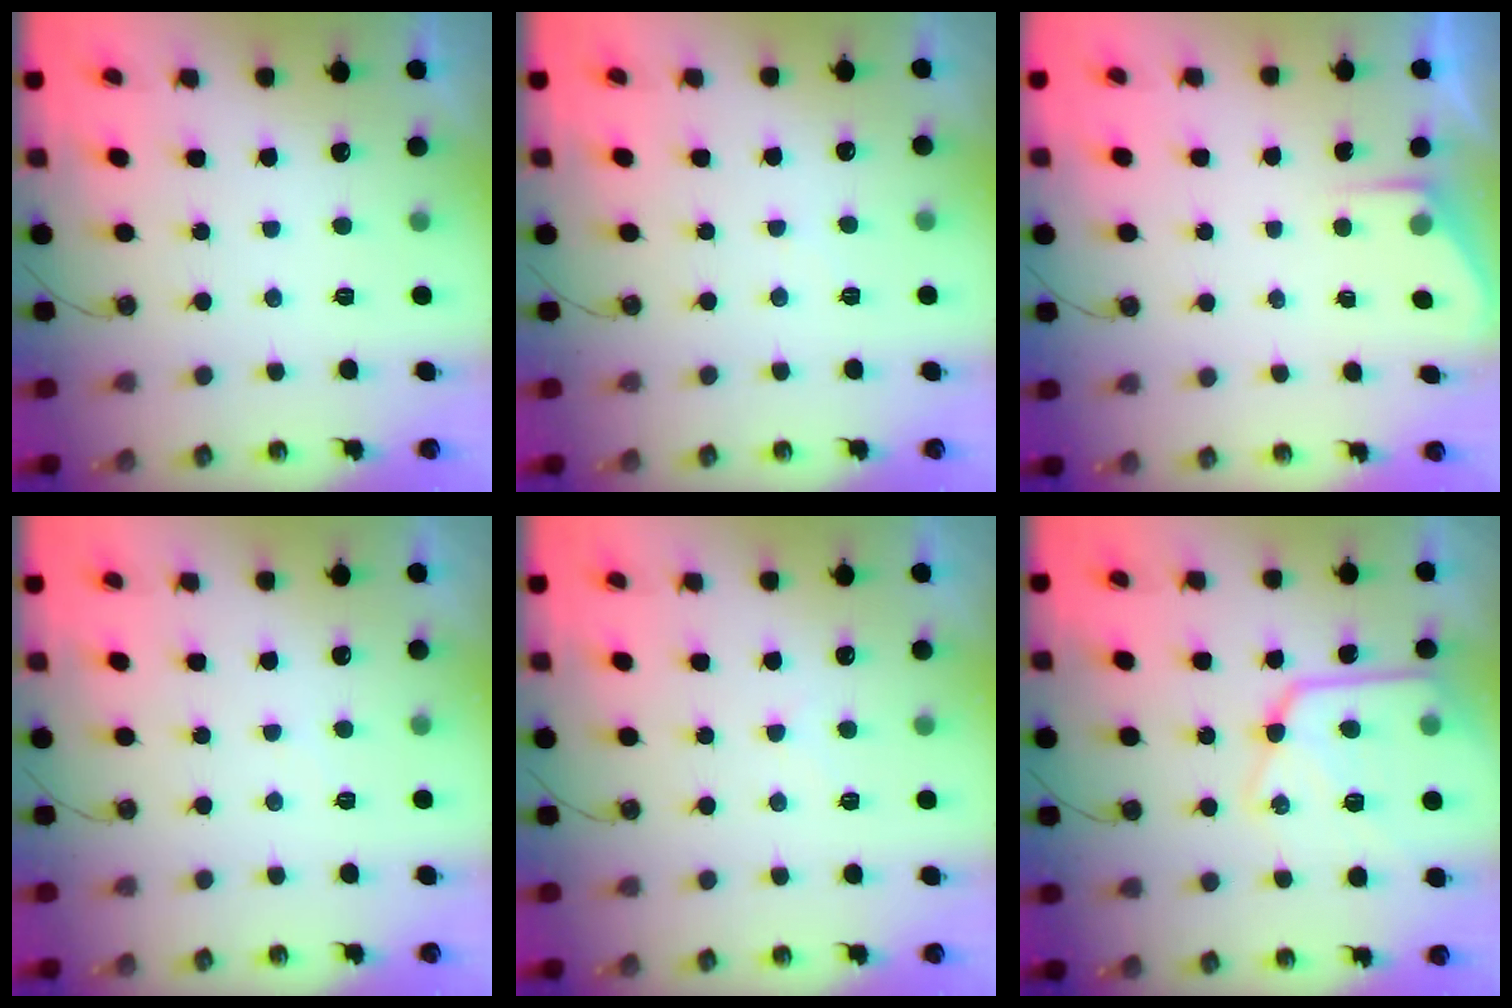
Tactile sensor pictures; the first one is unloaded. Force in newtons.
{"total": 3.5, "press": 3.5, "slide": 0.6}
{"total": 2.6, "press": 2.5, "slide": 0.4}
{"total": 4.1, "press": 4.1, "slide": 0.6}
{"total": 5.9, "press": 5.9, "slide": 0.7}
{"total": 17.6, "press": 17.5, "slide": 1.6}